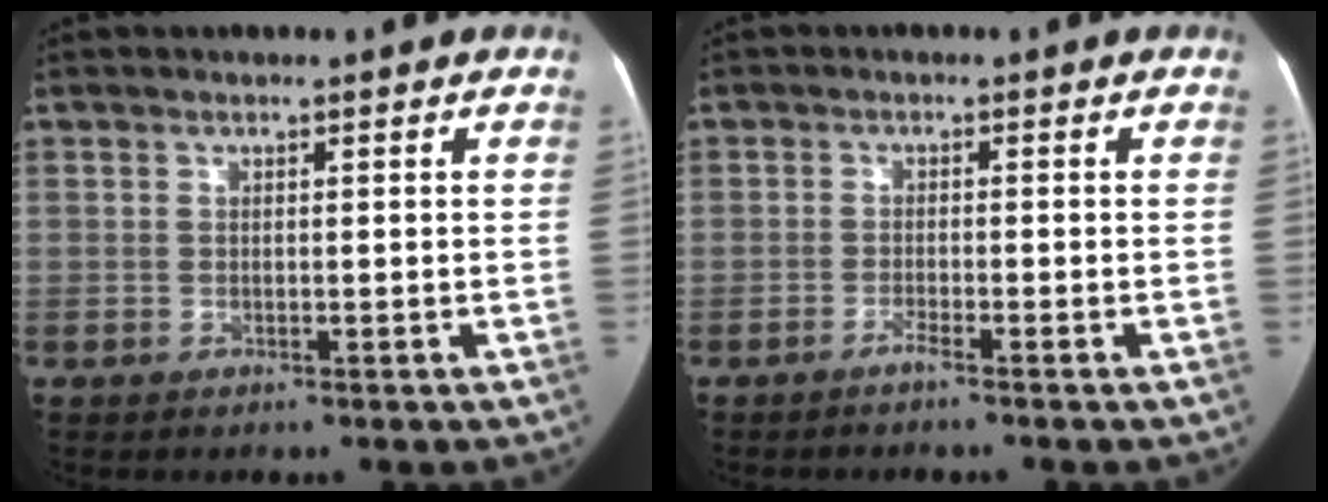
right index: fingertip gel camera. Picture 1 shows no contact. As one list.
[{"total": 1.3, "force": [-1.2, -0.1, 0.6], "torque": [-0.013, 0.001, -0.024]}]